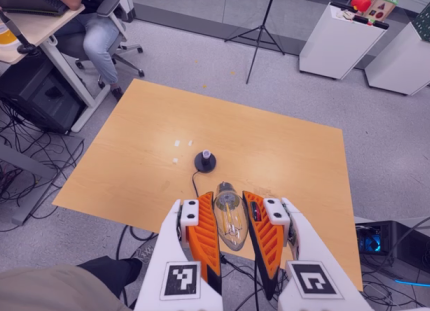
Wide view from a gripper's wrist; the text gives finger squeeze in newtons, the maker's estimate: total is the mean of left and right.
{"total": 19.2, "left": 20.8, "right": 17.7}